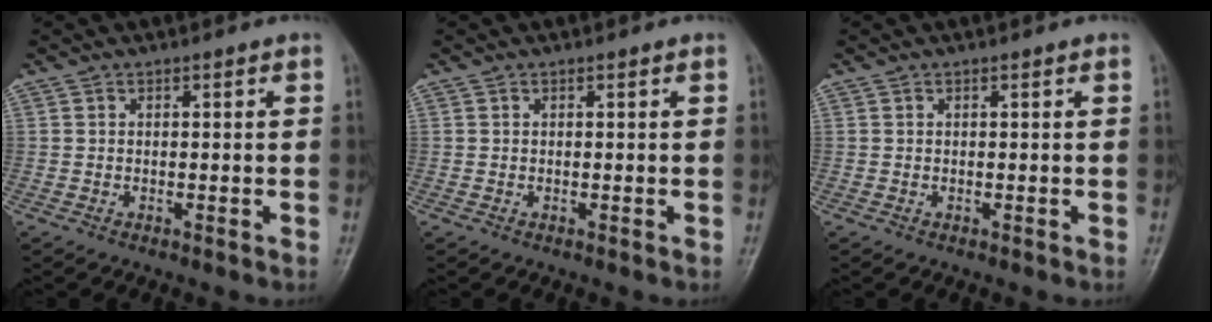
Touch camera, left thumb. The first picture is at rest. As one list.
[{"total": 0.0}, {"total": 0.0}]